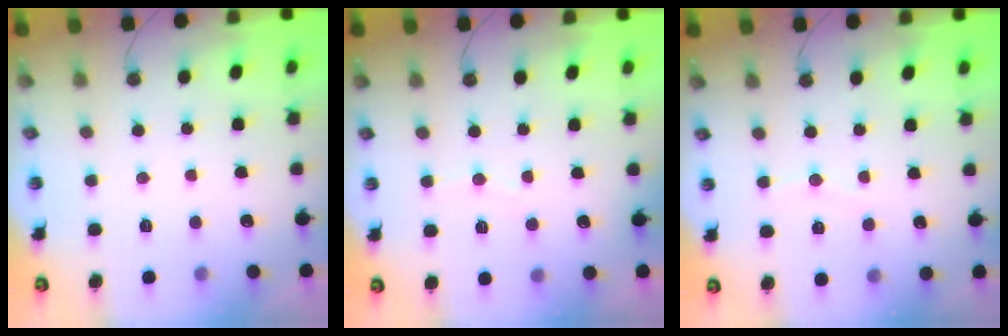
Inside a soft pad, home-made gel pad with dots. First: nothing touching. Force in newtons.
{"total": 4.2, "press": 3.9, "slide": 1.6}
{"total": 3.9, "press": 3.9, "slide": 0.5}